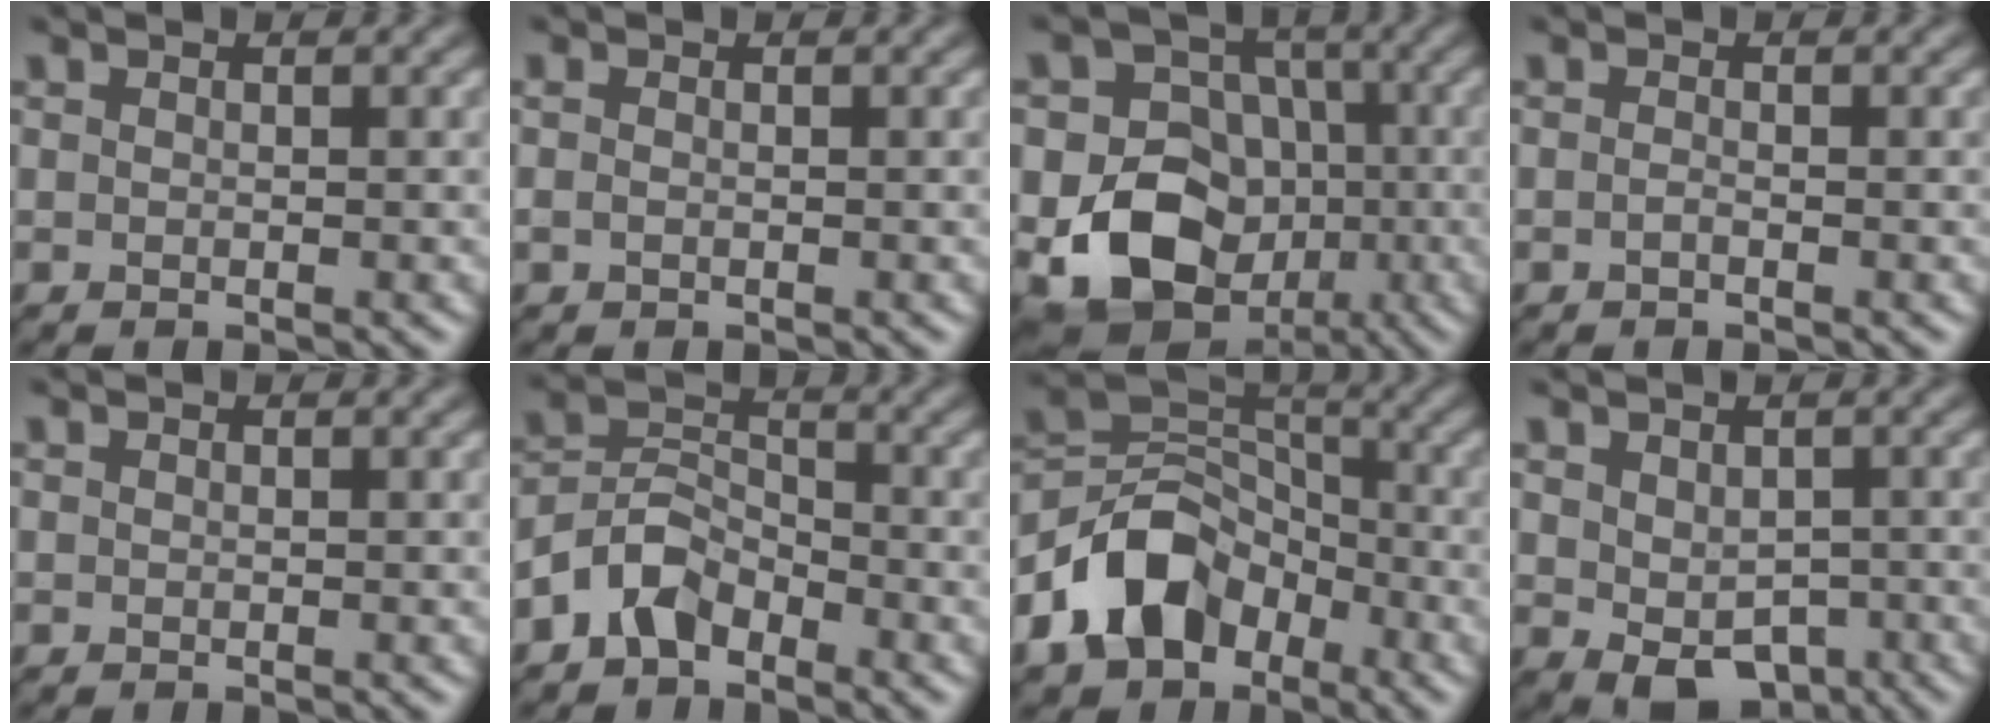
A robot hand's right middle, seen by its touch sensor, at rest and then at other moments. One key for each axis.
{"total": 0.7, "fx": -0.1, "fy": 0.5, "fz": 0.6, "tx": -0.016, "ty": -0.003, "tz": -0.003}
{"total": 12.2, "fx": -3.3, "fy": 10.4, "fz": 5.5, "tx": -0.083, "ty": -0.030, "tz": -0.081}
{"total": 0.5, "fx": -0.3, "fy": 0.1, "fz": 0.4, "tx": -0.010, "ty": 0.000, "tz": -0.007}
{"total": 0.0}
{"total": 4.2, "fx": -2.7, "fy": 2.7, "fz": 1.9, "tx": -0.036, "ty": 0.009, "tz": -0.064}
{"total": 8.3, "fx": -4.1, "fy": 5.9, "fz": 4.1, "tx": -0.070, "ty": 0.006, "tz": -0.089}
{"total": 4.6, "fx": -1.2, "fy": 3.1, "fz": 3.2, "tx": -0.053, "ty": -0.018, "tz": -0.008}